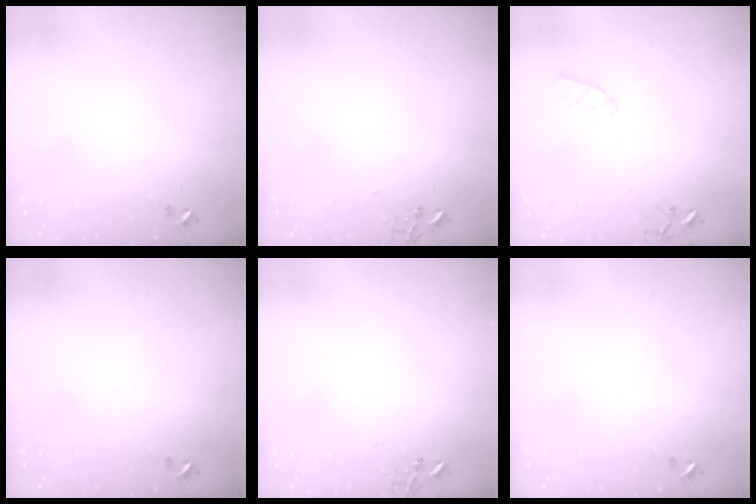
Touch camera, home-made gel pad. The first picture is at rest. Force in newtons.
{"total": 0.0}
{"total": 6.2, "press": 6.2, "slide": 0.3}
{"total": 0.0}
{"total": 0.0}
{"total": 0.0}